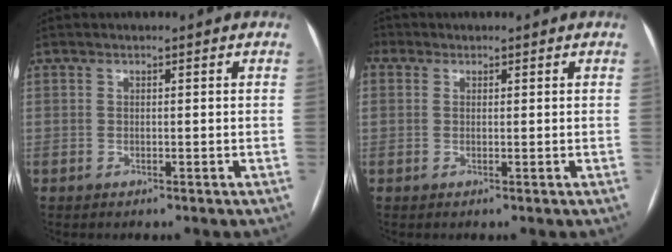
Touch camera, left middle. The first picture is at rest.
{"total": 4.0, "force": [1.5, 3.3, 1.6], "torque": [-0.054, 0.022, 0.034]}